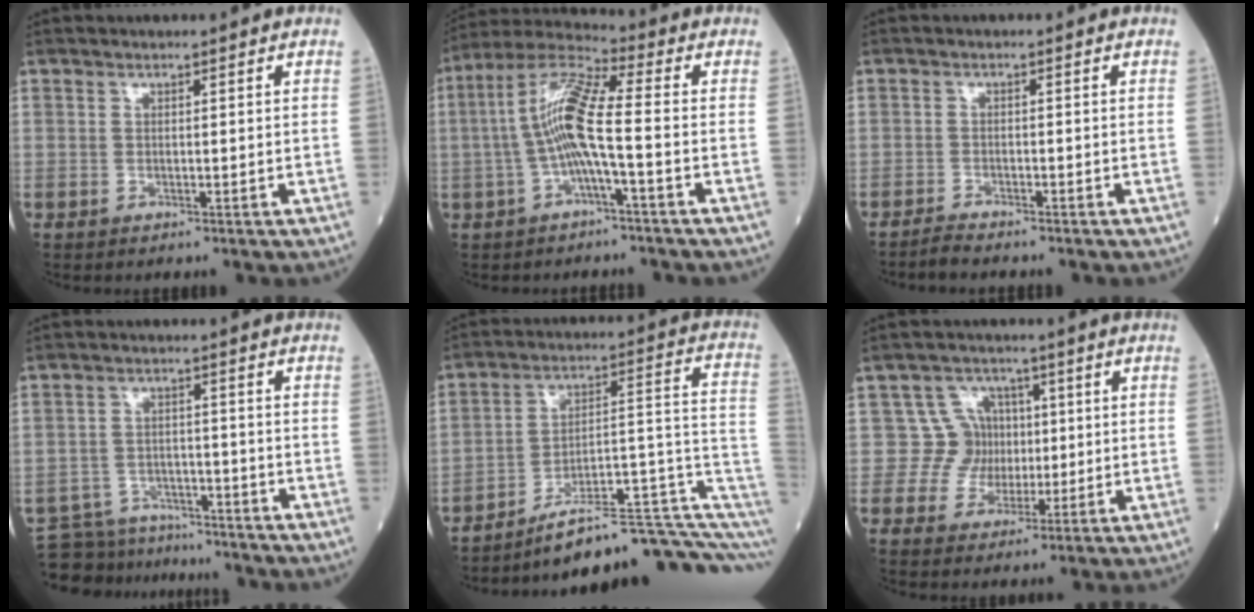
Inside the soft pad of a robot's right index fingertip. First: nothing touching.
{"total": 10.0, "force": [-1.3, 0.6, 9.9], "torque": [-0.203, 0.022, -0.033]}
{"total": 1.9, "force": [-1.9, -0.1, 0.3], "torque": [-0.013, -0.006, -0.036]}
{"total": 10.5, "force": [-9.8, 3.7, 0.6], "torque": [-0.013, 0.018, -0.145]}
{"total": 16.5, "force": [-10.8, 1.9, 12.3], "torque": [-0.122, 0.074, -0.159]}
{"total": 5.9, "force": [0.6, 5.9, 0.2], "torque": [0.012, 0.017, 0.007]}